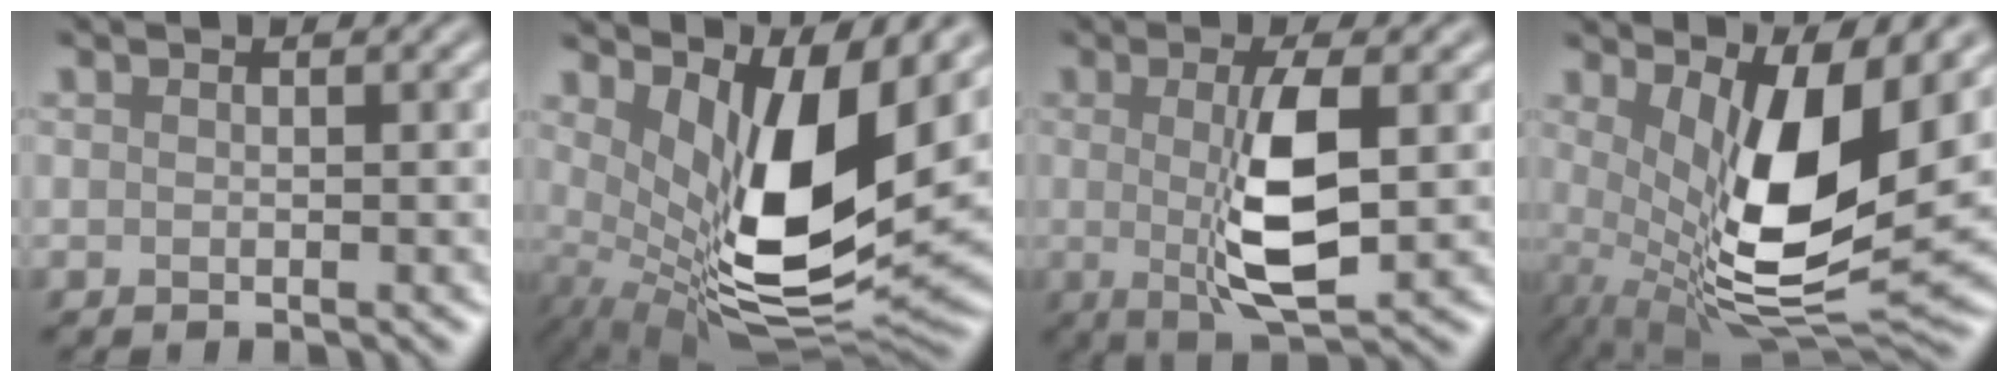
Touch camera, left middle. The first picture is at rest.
{"total": 11.8, "force": [1.9, 4.4, 10.8], "torque": [-0.189, -0.029, 0.046]}
{"total": 6.4, "force": [-0.2, 1.7, 6.2], "torque": [-0.116, -0.009, -0.001]}
{"total": 10.8, "force": [1.7, 3.6, 10.0], "torque": [-0.177, -0.027, 0.037]}